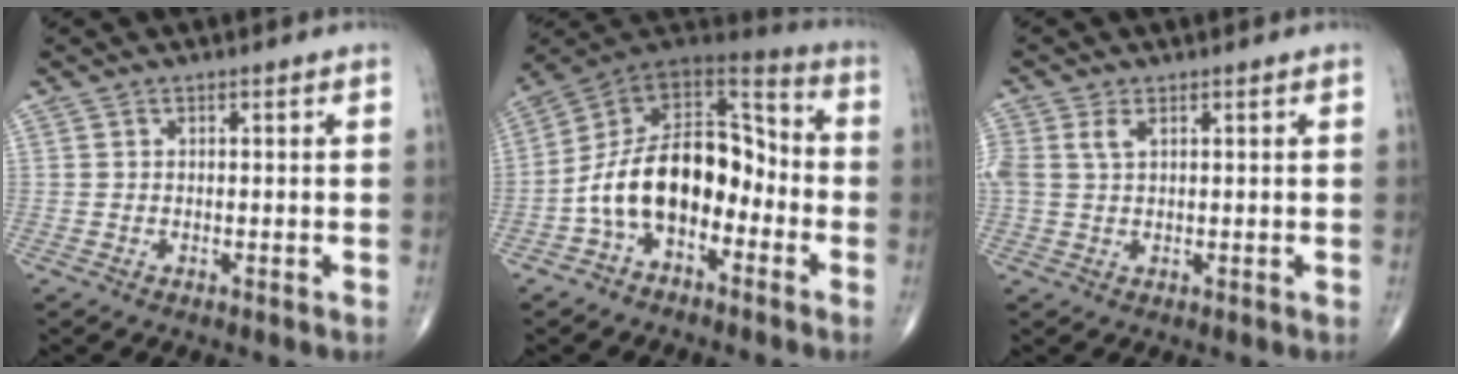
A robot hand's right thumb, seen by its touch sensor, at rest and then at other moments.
{"total": 17.3, "force": [-4.8, 10.5, 12.9], "torque": [-0.192, 0.077, -0.093]}
{"total": 3.4, "force": [1.3, 1.8, 2.6], "torque": [-0.072, 0.014, 0.031]}